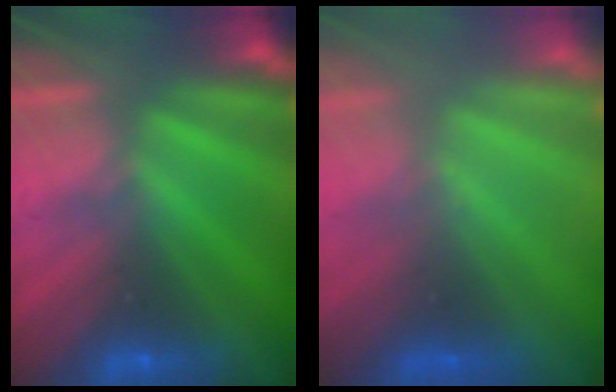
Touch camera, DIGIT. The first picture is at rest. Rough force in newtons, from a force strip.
{"total": 8.6}